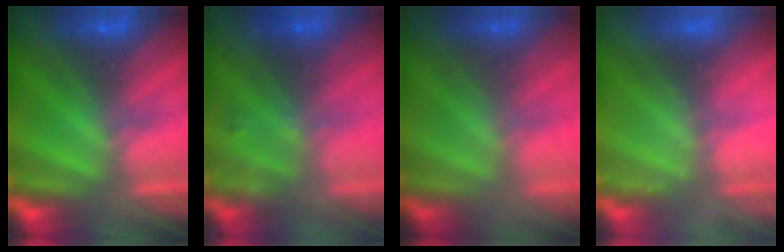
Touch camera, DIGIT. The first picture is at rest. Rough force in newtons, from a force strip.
{"total": 2.0}
{"total": 1.5}
{"total": 2.4}